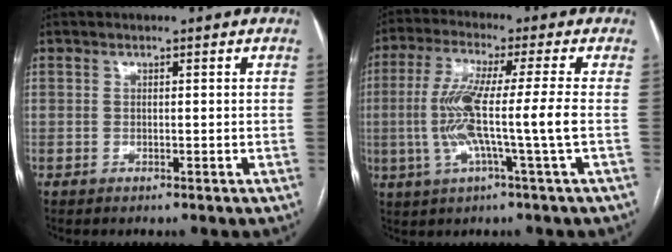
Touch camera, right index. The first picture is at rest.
{"total": 10.5, "force": [-1.4, -0.9, 10.4], "torque": [-0.209, -0.001, -0.030]}